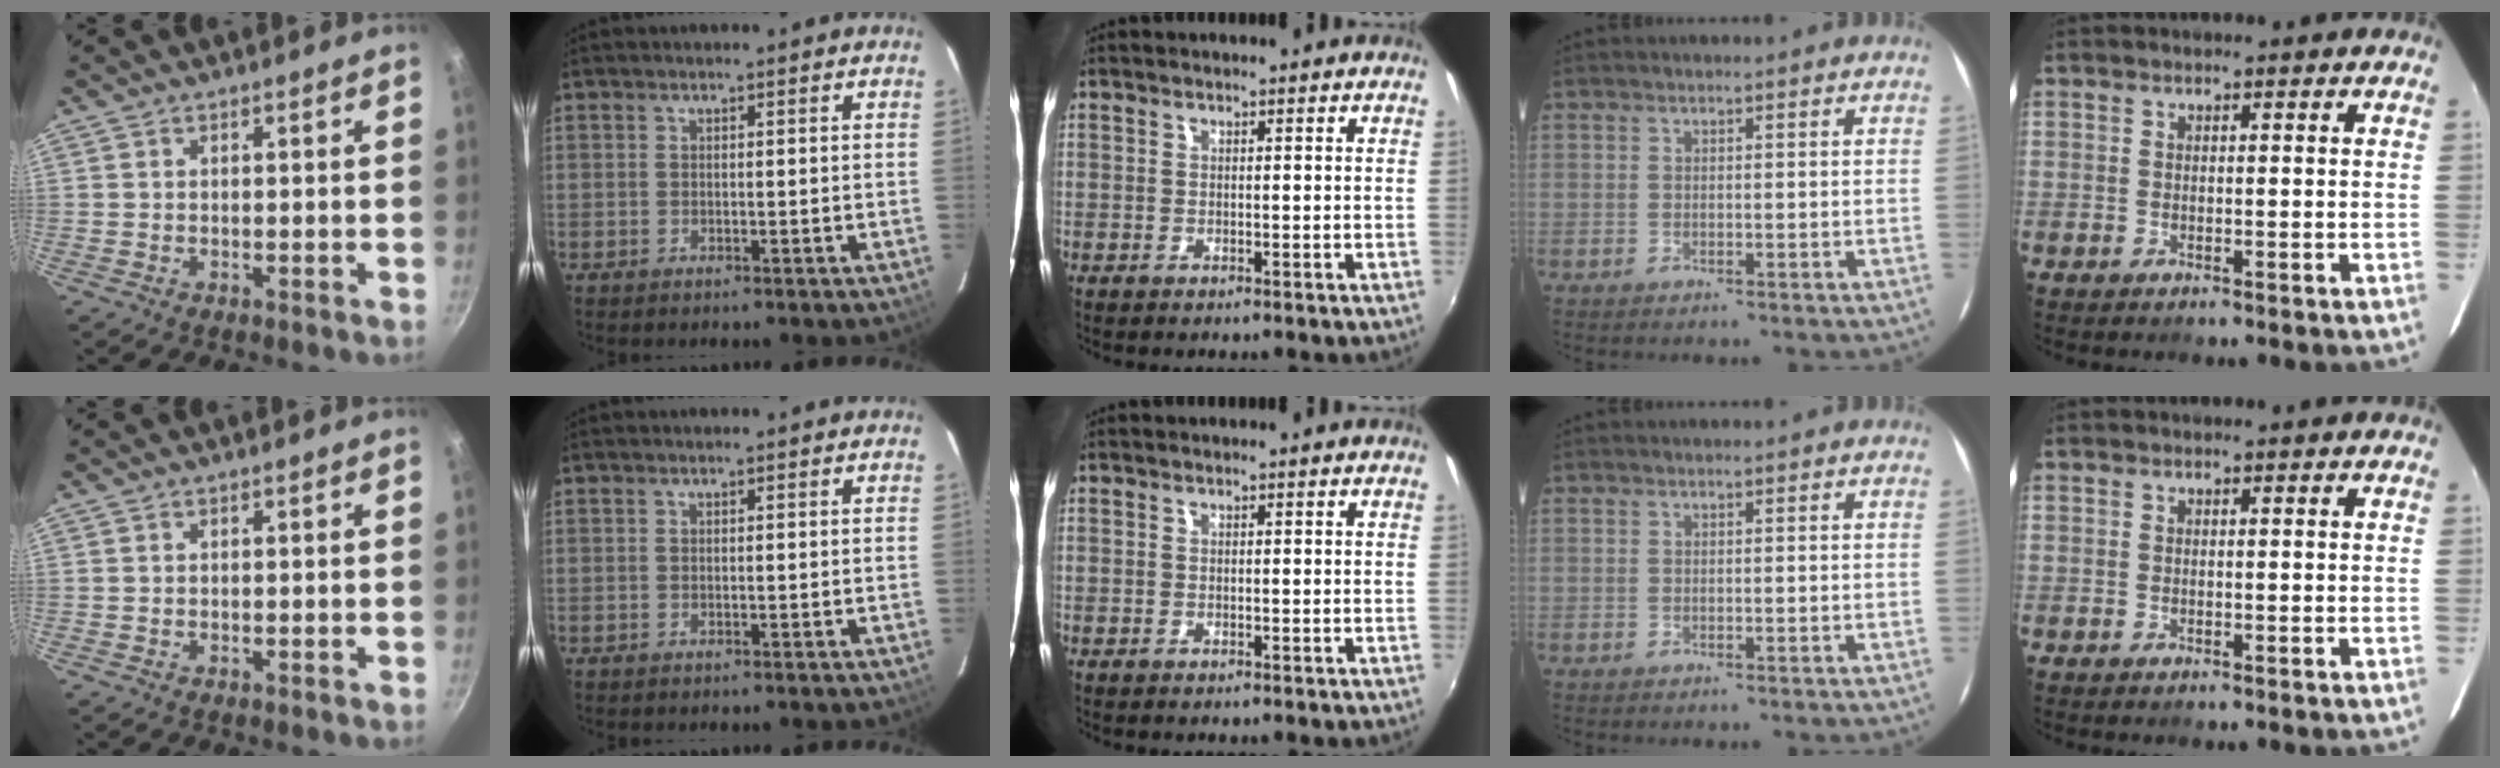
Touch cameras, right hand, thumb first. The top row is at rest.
{}